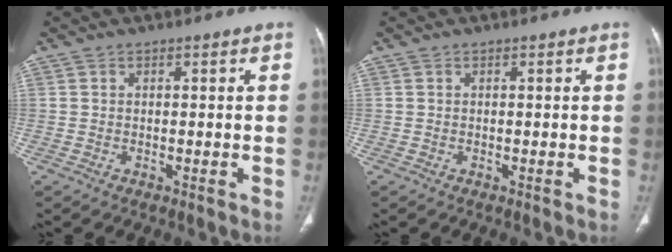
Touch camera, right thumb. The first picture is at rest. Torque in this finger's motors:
{"motor_torque": [-0.20, 0.20, -0.04, 0.05, 0.01]}